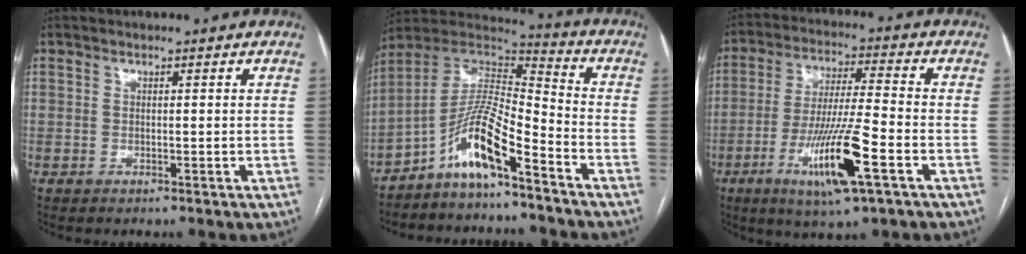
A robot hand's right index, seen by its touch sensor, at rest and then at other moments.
{"total": 11.2, "force": [-6.9, 1.5, 8.7], "torque": [-0.174, 0.020, -0.131]}
{"total": 13.8, "force": [-5.5, 0.6, 12.6], "torque": [-0.244, -0.021, -0.097]}